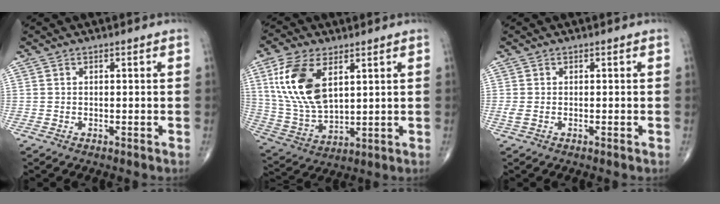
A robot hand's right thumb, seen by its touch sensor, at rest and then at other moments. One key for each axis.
{"total": 15.3, "fx": 5.4, "fy": 8.1, "fz": 11.7, "tx": -0.233, "ty": -0.018, "tz": 0.116}
{"total": 1.3, "fx": -0.3, "fy": 0.5, "fz": 1.2, "tx": -0.037, "ty": -0.002, "tz": -0.004}